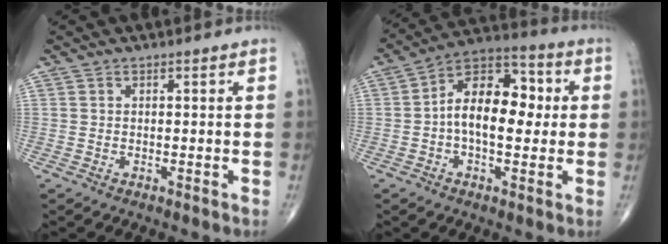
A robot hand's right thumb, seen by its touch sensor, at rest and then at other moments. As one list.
[{"total": 13.9, "force": [0.4, 8.0, 11.4], "torque": [-0.162, 0.037, -0.005]}]